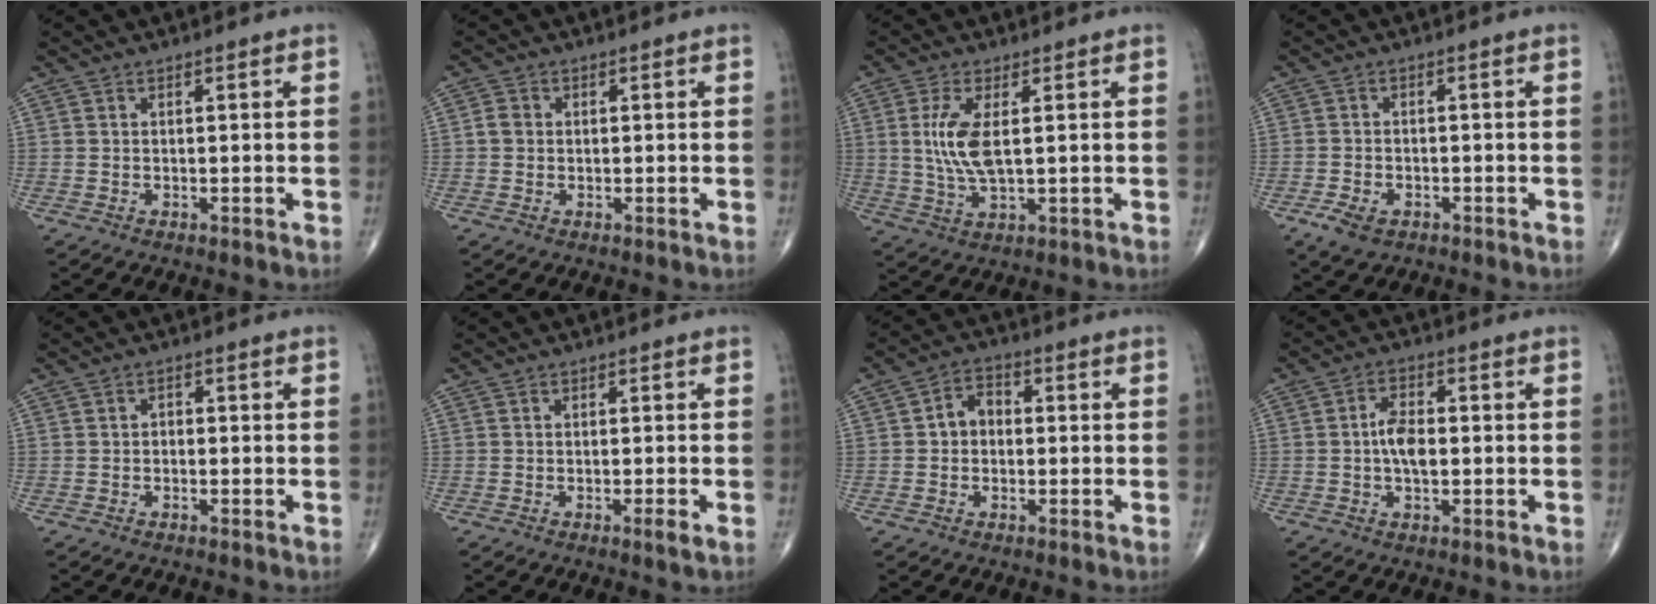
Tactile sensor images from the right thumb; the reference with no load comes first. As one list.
[{"total": 2.0, "force": [0.0, 1.7, 1.0], "torque": [-0.013, 0.005, -0.002]}, {"total": 7.7, "force": [1.2, 2.8, 7.1], "torque": [-0.163, -0.010, 0.028]}, {"total": 4.2, "force": [-2.3, 2.5, 2.5], "torque": [-0.050, 0.004, -0.038]}, {"total": 0.9, "force": [-0.4, 0.7, 0.4], "torque": [0.001, 0.003, -0.011]}, {"total": 1.7, "force": [-0.7, 0.0, 1.5], "torque": [-0.027, -0.005, -0.015]}, {"total": 4.7, "force": [-0.2, 3.7, 2.9], "torque": [-0.032, 0.021, -0.013]}, {"total": 5.5, "force": [-0.3, 2.9, 4.6], "torque": [-0.083, 0.009, -0.012]}]